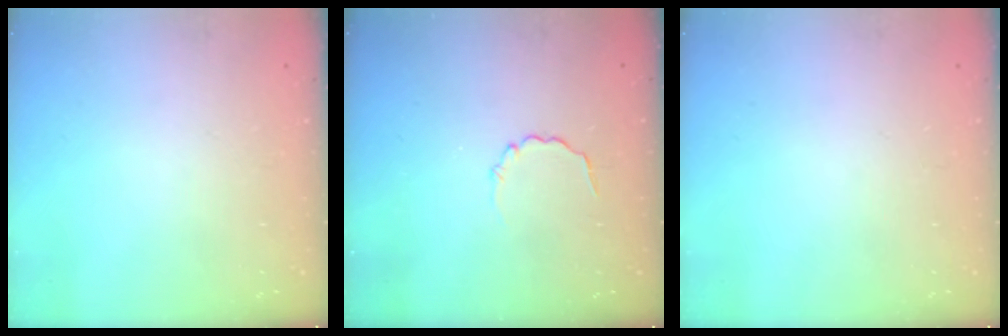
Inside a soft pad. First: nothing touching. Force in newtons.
{"total": 2.3, "press": 2.1, "slide": 0.9}
{"total": 0.0}